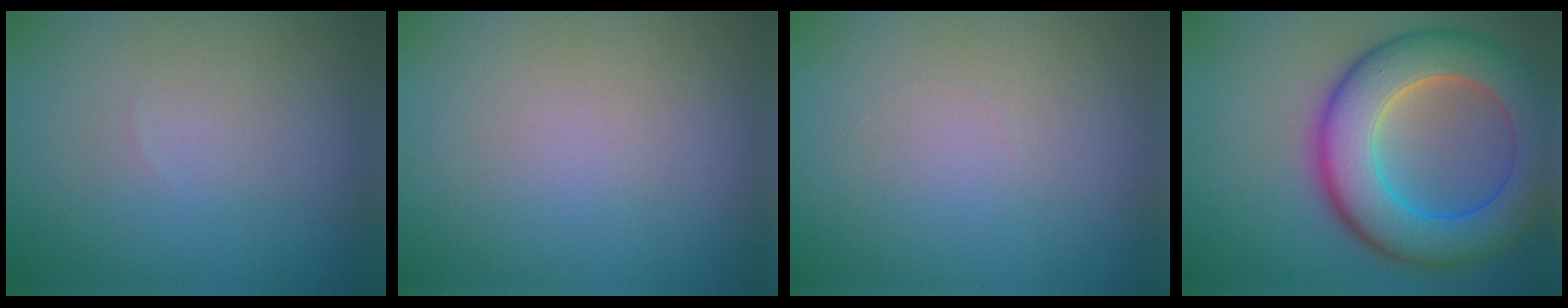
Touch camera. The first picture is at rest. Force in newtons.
{"total": 0.0}
{"total": 0.0}
{"total": 10.2, "press": 10.2, "slide": 0.4}